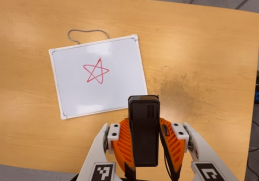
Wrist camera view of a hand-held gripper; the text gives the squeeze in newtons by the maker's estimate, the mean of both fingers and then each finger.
{"total": 4.6, "left": 3.5, "right": 5.7}